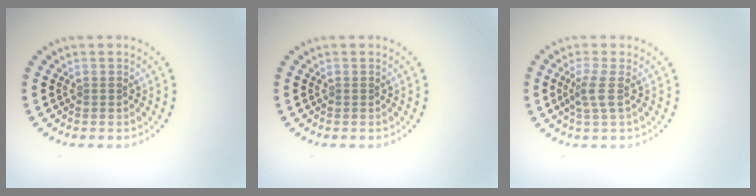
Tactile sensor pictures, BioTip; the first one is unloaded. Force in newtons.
{"total": 0.0}
{"total": 2.1, "press": 1.6, "slide": 1.3}